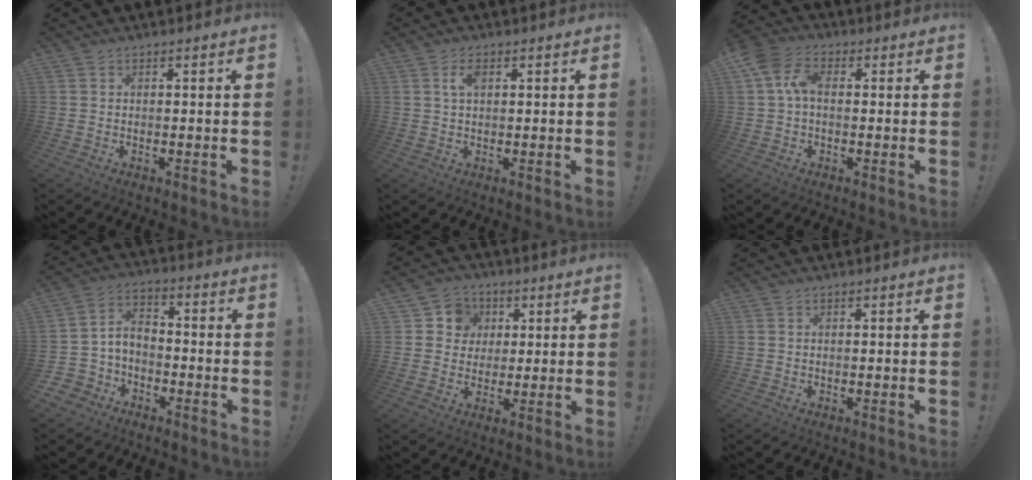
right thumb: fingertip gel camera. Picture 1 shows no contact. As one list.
[{"total": 3.2, "force": [1.1, 1.7, 2.5], "torque": [-0.052, 0.006, 0.018]}, {"total": 8.3, "force": [1.2, 5.3, 6.3], "torque": [-0.137, 0.009, 0.024]}, {"total": 6.2, "force": [-3.2, 5.0, 1.9], "torque": [-0.049, 0.018, -0.061]}, {"total": 7.8, "force": [1.5, 7.5, 1.8], "torque": [-0.024, 0.001, 0.031]}, {"total": 0.0}]